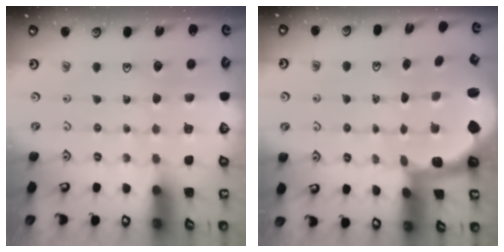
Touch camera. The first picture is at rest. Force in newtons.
{"total": 1.6, "press": 1.2, "slide": 1.1}